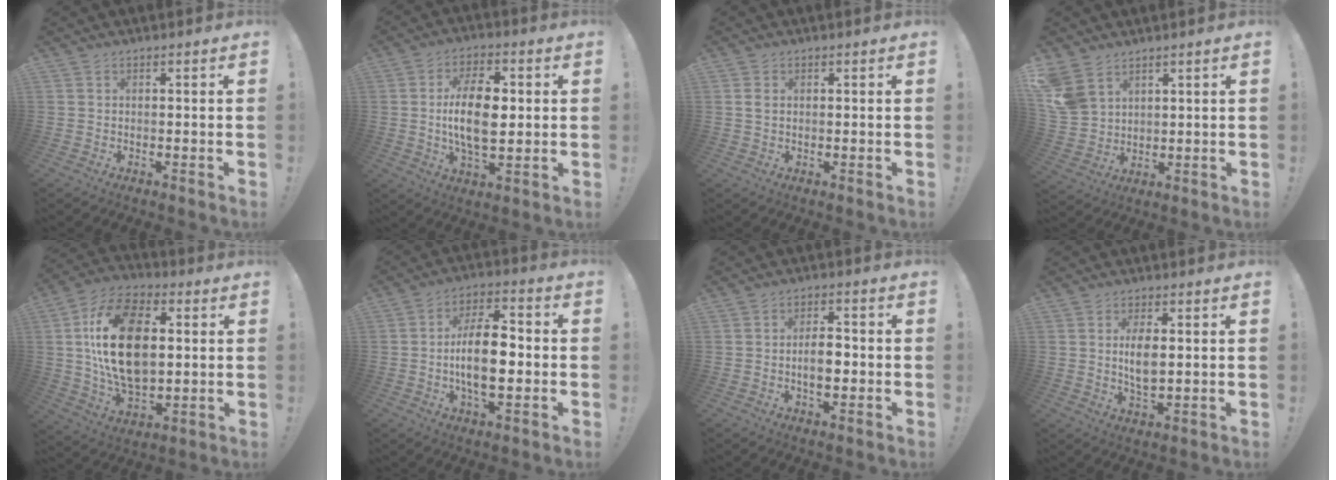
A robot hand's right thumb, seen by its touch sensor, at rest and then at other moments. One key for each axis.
{"total": 14.7, "fx": 0.5, "fy": 7.4, "fz": 12.7, "tx": -0.234, "ty": -0.003, "tz": -0.002}
{"total": 1.9, "fx": 0.5, "fy": 1.2, "fz": 1.3, "tx": -0.024, "ty": 0.003, "tz": 0.009}
{"total": 8.6, "fx": 5.6, "fy": 5.5, "fz": 3.5, "tx": -0.074, "ty": -0.028, "tz": 0.115}
{"total": 23.7, "fx": 3.2, "fy": 14.6, "fz": 18.4, "tx": -0.349, "ty": 0.003, "tz": 0.055}
{"total": 14.1, "fx": -2.4, "fy": 6.7, "fz": 12.2, "tx": -0.221, "ty": 0.006, "tz": -0.052}
{"total": 6.2, "fx": -1.4, "fy": 3.2, "fz": 5.1, "tx": -0.077, "ty": 0.006, "tz": -0.032}
{"total": 6.3, "fx": 0.8, "fy": 3.0, "fz": 5.4, "tx": -0.093, "ty": -0.010, "tz": 0.006}